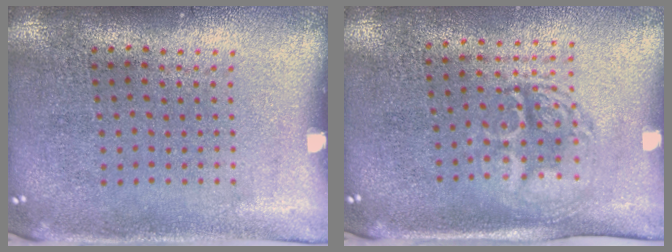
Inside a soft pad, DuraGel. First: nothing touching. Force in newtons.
{"total": 1.6, "press": 1.4, "slide": 0.8}